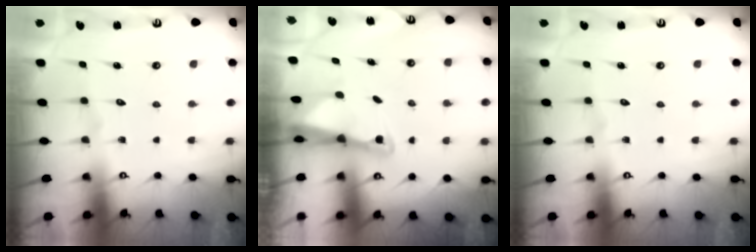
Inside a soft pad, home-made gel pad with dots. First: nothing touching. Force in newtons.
{"total": 2.5, "press": 2.5, "slide": 0.2}
{"total": 0.0}